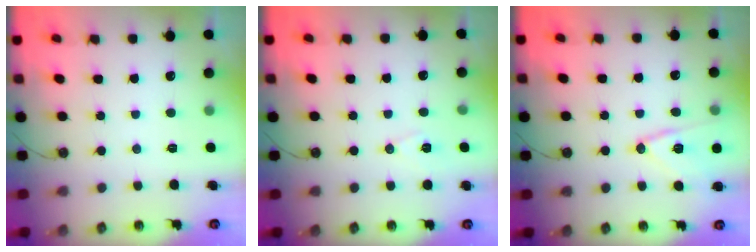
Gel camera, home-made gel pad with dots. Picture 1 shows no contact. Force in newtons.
{"total": 7.1, "press": 5.5, "slide": 4.5}
{"total": 11.6, "press": 11.4, "slide": 1.6}